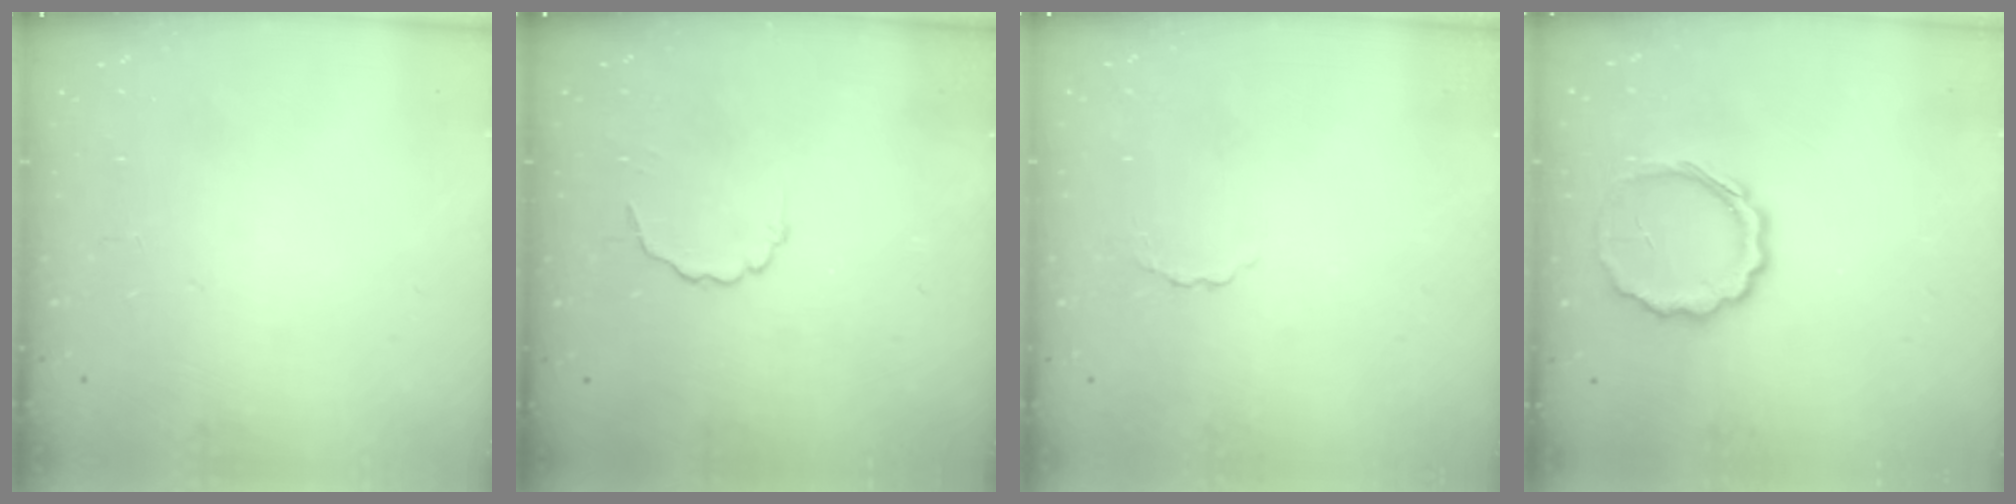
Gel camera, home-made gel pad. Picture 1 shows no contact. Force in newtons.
{"total": 3.1, "press": 3.0, "slide": 1.0}
{"total": 2.0, "press": 1.9, "slide": 0.4}
{"total": 7.8, "press": 7.7, "slide": 1.4}